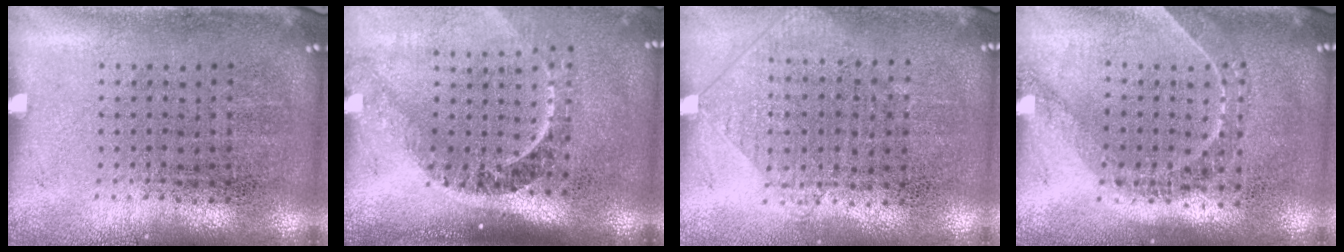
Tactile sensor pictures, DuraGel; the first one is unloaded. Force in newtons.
{"total": 2.4, "press": 1.7, "slide": 1.7}
{"total": 0.9, "press": 0.8, "slide": 0.3}
{"total": 1.3, "press": 1.1, "slide": 0.6}